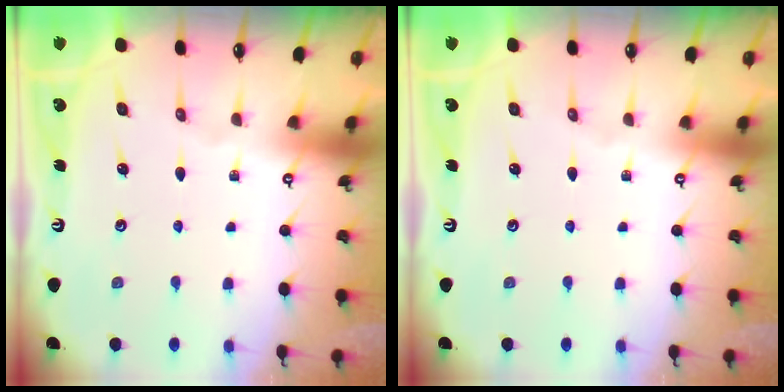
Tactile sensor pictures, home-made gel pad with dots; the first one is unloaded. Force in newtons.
{"total": 0.0}